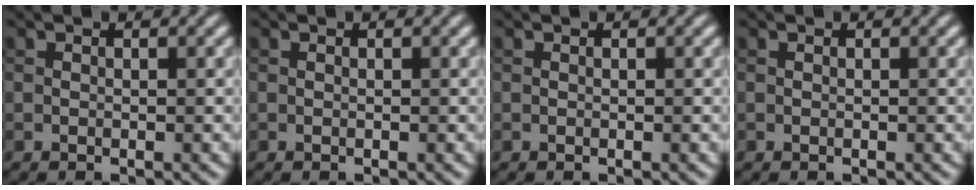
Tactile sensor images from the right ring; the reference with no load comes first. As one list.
[{"total": 0.0}, {"total": 0.0}, {"total": 0.0}]